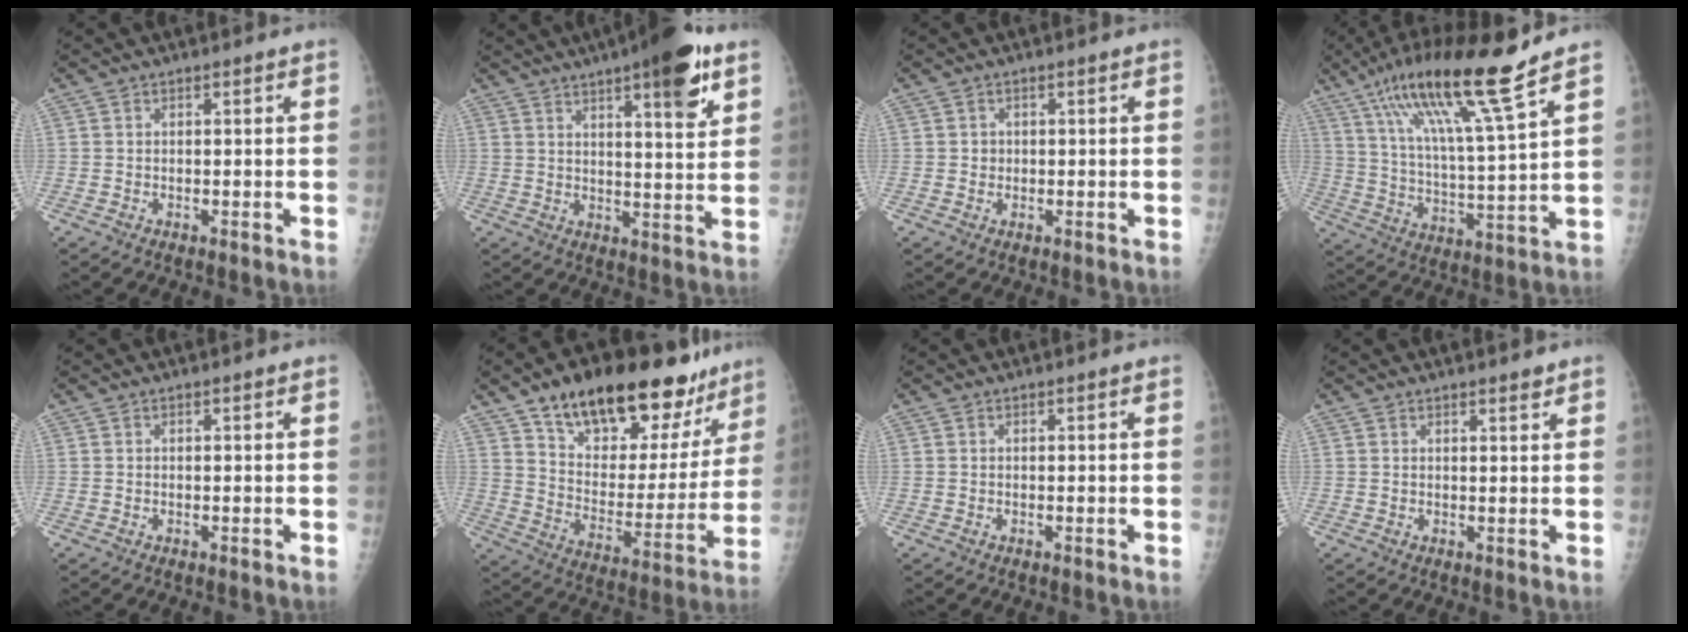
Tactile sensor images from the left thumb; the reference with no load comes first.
{"total": 13.8, "force": [7.9, 3.3, 10.8], "torque": [-0.135, -0.032, 0.108]}
{"total": 1.3, "force": [0.1, 1.3, 0.3], "torque": [0.002, 0.003, 0.001]}
{"total": 18.1, "force": [12.3, 1.0, 13.3], "torque": [-0.227, -0.052, 0.216]}
{"total": 0.0}
{"total": 27.4, "force": [18.8, 12.4, 15.6], "torque": [-0.189, -0.059, 0.292]}
{"total": 0.0}
{"total": 1.6, "force": [1.4, 0.4, 0.7], "torque": [-0.006, -0.010, 0.020]}